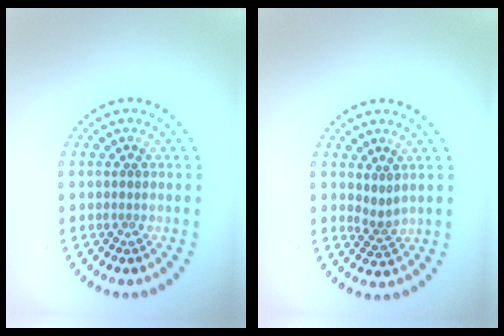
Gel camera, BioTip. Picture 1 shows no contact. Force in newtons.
{"total": 1.6, "press": 1.1, "slide": 1.2}